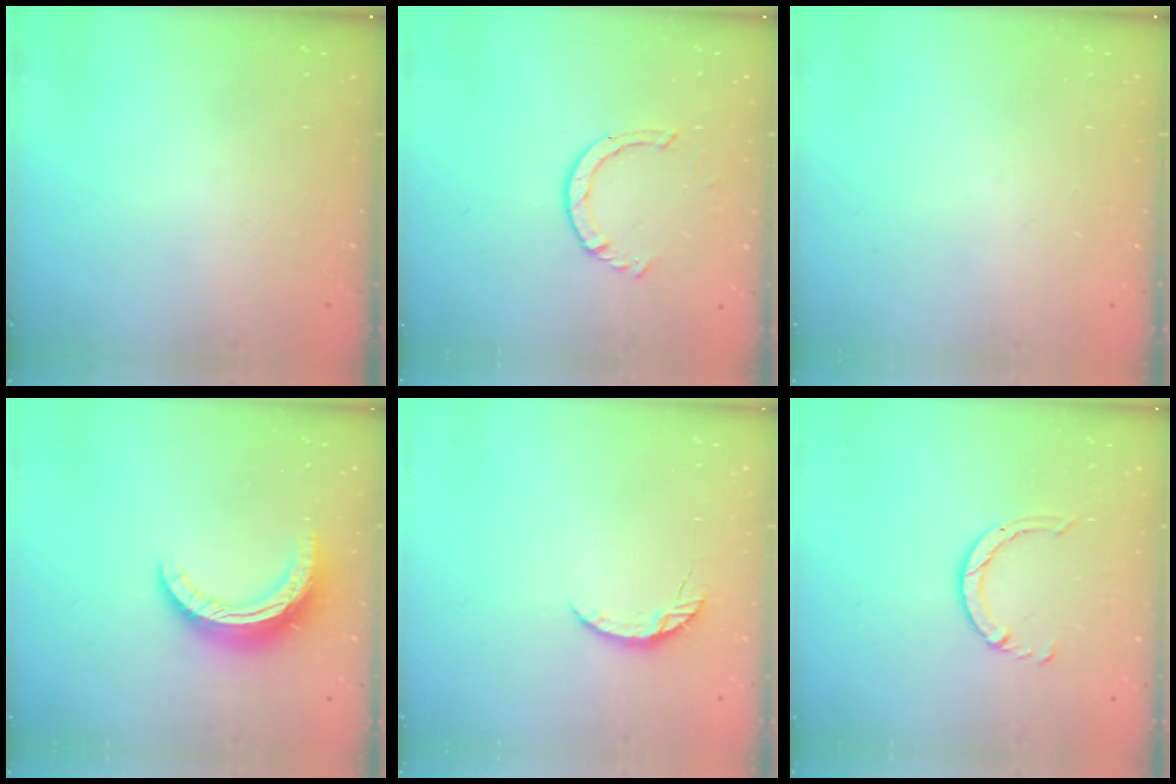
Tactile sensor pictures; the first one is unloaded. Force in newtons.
{"total": 3.2, "press": 3.2, "slide": 0.3}
{"total": 0.0}
{"total": 12.9, "press": 12.9, "slide": 0.3}
{"total": 4.6, "press": 4.6, "slide": 0.6}
{"total": 4.7, "press": 4.7, "slide": 0.4}